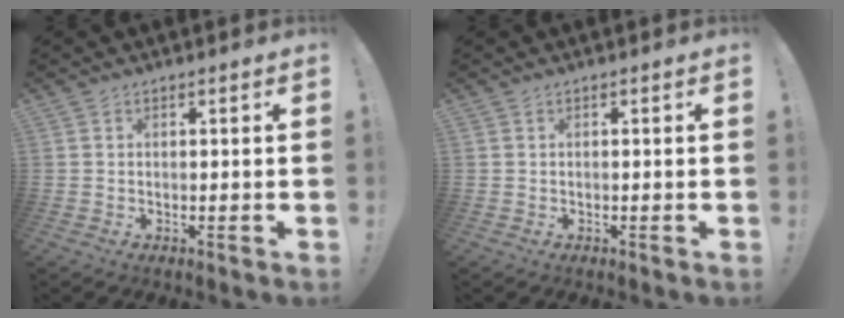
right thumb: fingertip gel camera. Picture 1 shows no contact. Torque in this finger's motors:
{"motor_torque": [0.00, 0.11, 0.18, 0.00, 0.00]}